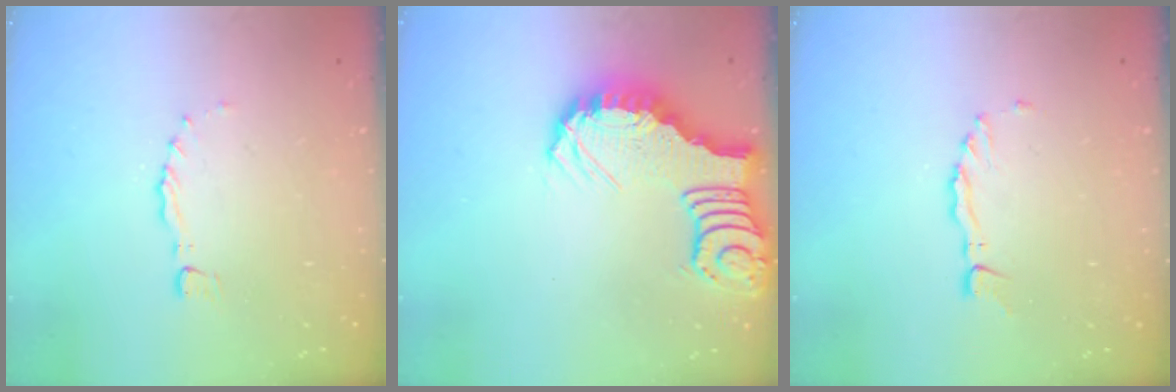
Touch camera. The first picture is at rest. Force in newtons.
{"total": 4.1, "press": 4.1, "slide": 0.6}
{"total": 2.3, "press": 2.2, "slide": 0.4}